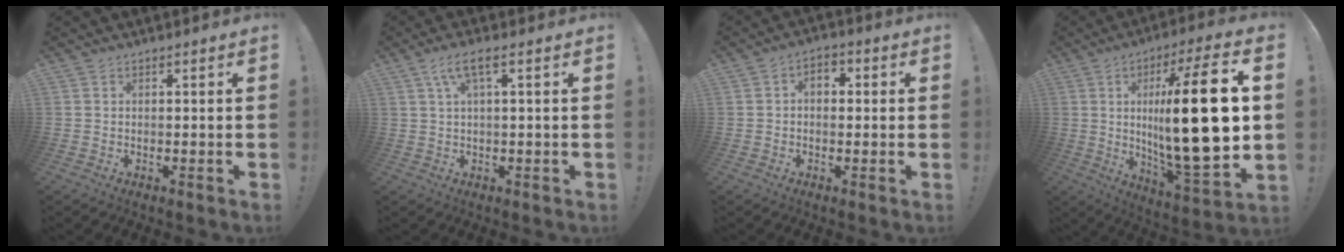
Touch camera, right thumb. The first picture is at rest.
{"total": 5.6, "force": [1.8, 1.1, 5.2], "torque": [-0.097, 0.001, 0.029]}
{"total": 3.4, "force": [-0.1, 2.5, 2.3], "torque": [-0.025, 0.000, -0.006]}
{"total": 27.5, "force": [2.3, 7.2, 26.4], "torque": [-0.440, -0.023, 0.027]}